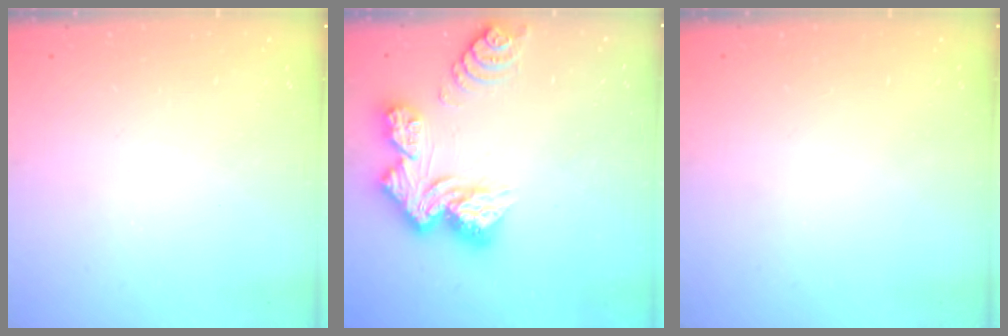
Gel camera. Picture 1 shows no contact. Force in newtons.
{"total": 14.2, "press": 14.1, "slide": 1.6}
{"total": 0.0}